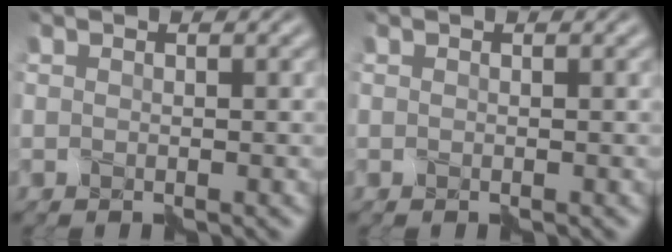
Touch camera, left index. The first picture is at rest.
{"total": 0.0}